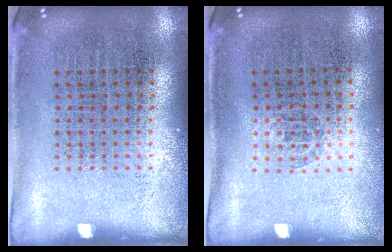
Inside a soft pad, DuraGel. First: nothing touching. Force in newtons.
{"total": 0.5, "press": 0.3, "slide": 0.4}